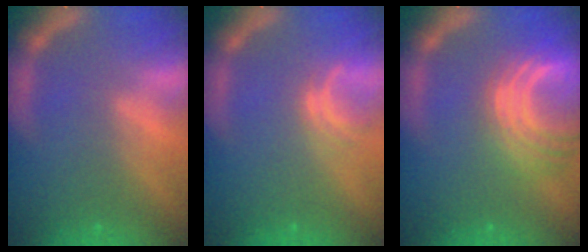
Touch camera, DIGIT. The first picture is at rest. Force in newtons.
{"total": 2.0}
{"total": 9.0}